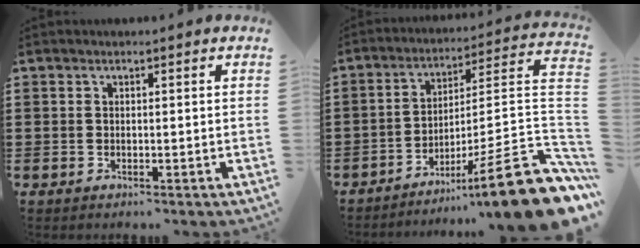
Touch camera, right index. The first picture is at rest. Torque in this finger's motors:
{"motor_torque": [2.14, 0.00, 1.05, 0.09]}